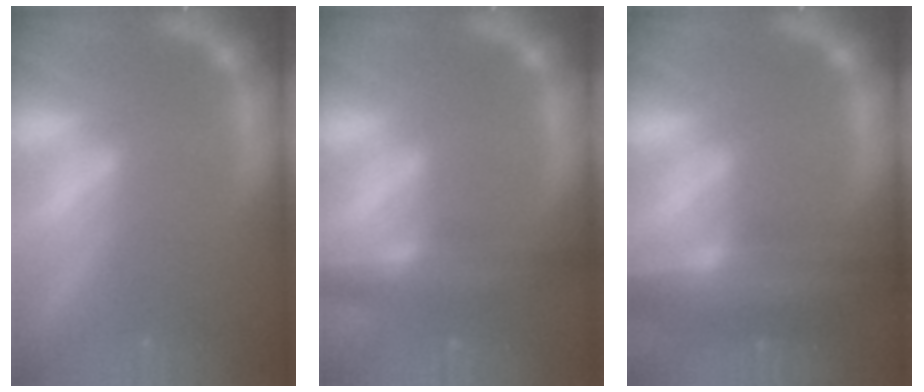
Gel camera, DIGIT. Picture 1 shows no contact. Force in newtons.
{"total": 5.9}
{"total": 9.5}